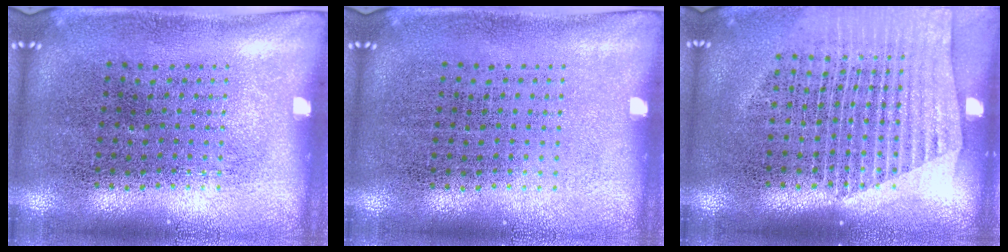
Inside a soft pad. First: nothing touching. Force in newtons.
{"total": 0.0}
{"total": 1.6, "press": 1.5, "slide": 0.5}